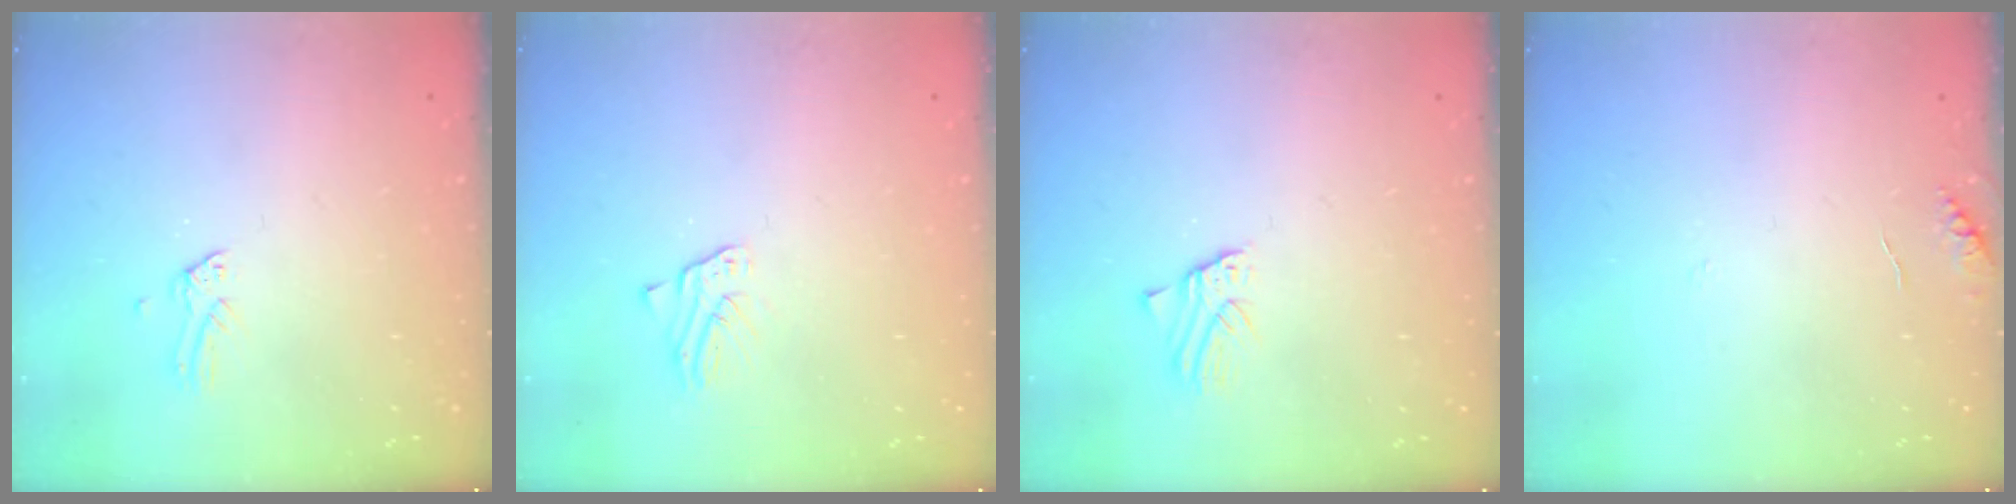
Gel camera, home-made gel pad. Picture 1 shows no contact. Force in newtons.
{"total": 1.2, "press": 1.2, "slide": 0.1}
{"total": 1.4, "press": 1.4, "slide": 0.1}
{"total": 5.1, "press": 5.0, "slide": 0.7}